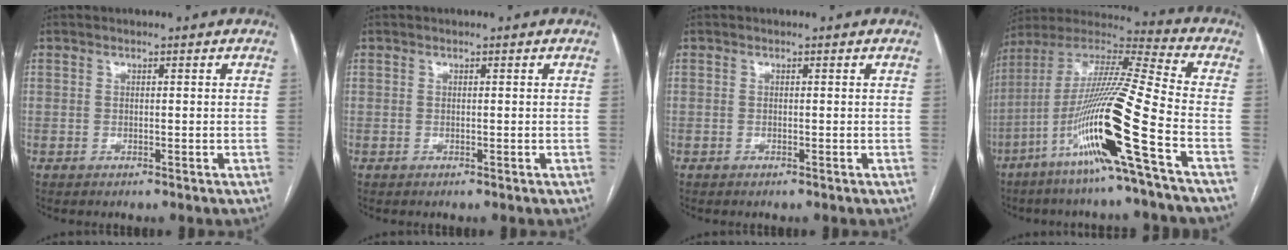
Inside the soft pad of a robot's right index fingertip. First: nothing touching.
{"total": 0.0}
{"total": 0.0}
{"total": 19.8, "force": [-8.1, -1.4, 18.0], "torque": [-0.365, -0.023, -0.163]}